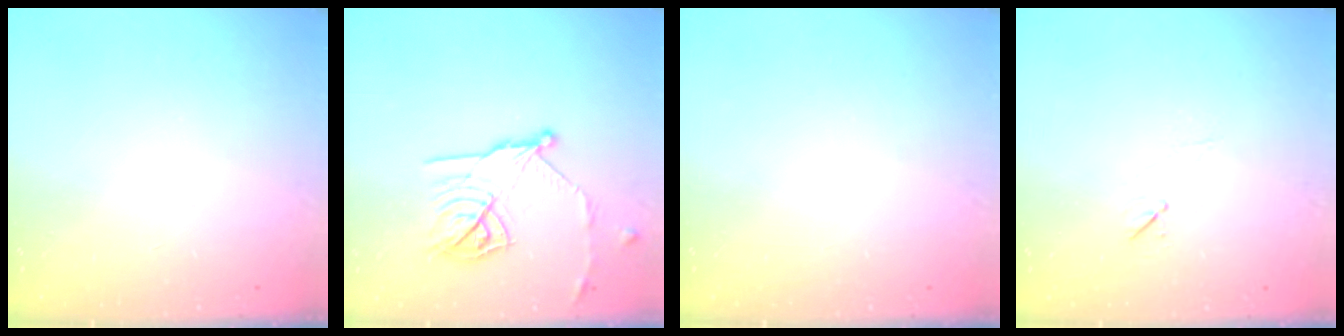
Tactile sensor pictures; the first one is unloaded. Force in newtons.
{"total": 14.7, "press": 14.7, "slide": 0.6}
{"total": 0.0}
{"total": 4.8, "press": 4.4, "slide": 2.0}